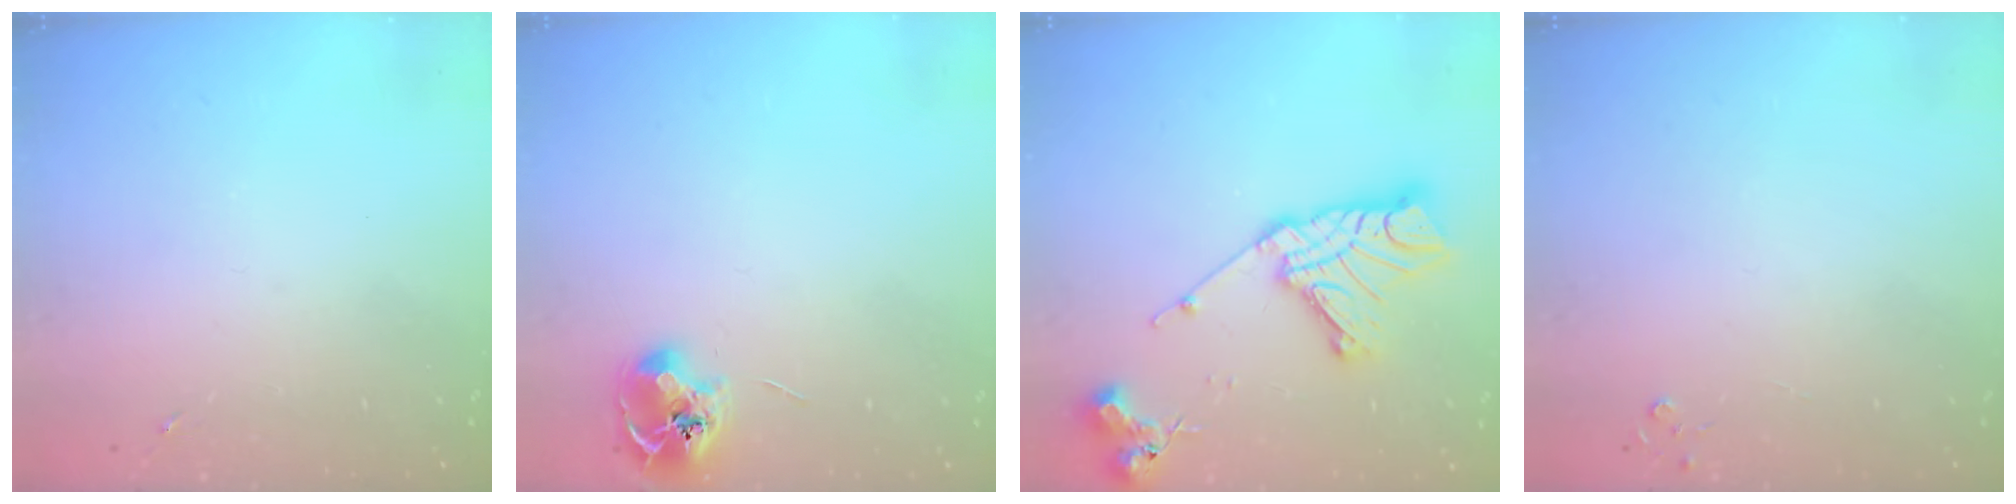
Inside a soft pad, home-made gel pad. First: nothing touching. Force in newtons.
{"total": 9.0, "press": 8.9, "slide": 0.8}
{"total": 19.3, "press": 19.2, "slide": 1.8}
{"total": 2.8, "press": 2.8, "slide": 0.3}